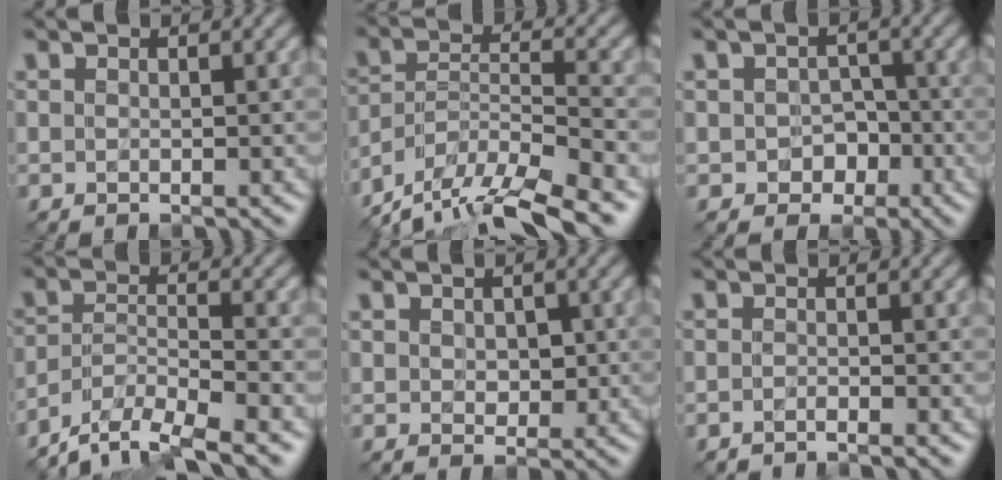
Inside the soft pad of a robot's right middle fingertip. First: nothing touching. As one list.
[{"total": 10.9, "force": [-9.6, 2.3, 4.7], "torque": [-0.074, -0.007, -0.158]}, {"total": 2.6, "force": [-1.0, 2.1, 1.1], "torque": [-0.012, -0.004, -0.013]}, {"total": 7.0, "force": [-6.2, 1.3, 3.0], "torque": [-0.051, -0.005, -0.113]}, {"total": 1.5, "force": [0.1, 1.2, 0.9], "torque": [-0.017, -0.004, 0.006]}, {"total": 1.3, "force": [-1.2, 0.1, 0.5], "torque": [-0.003, -0.008, -0.027]}]